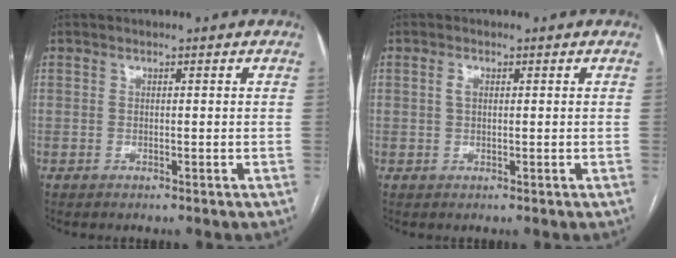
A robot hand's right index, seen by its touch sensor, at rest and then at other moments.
{"total": 1.3, "force": [0.3, 0.7, 1.0], "torque": [-0.020, 0.004, 0.006]}